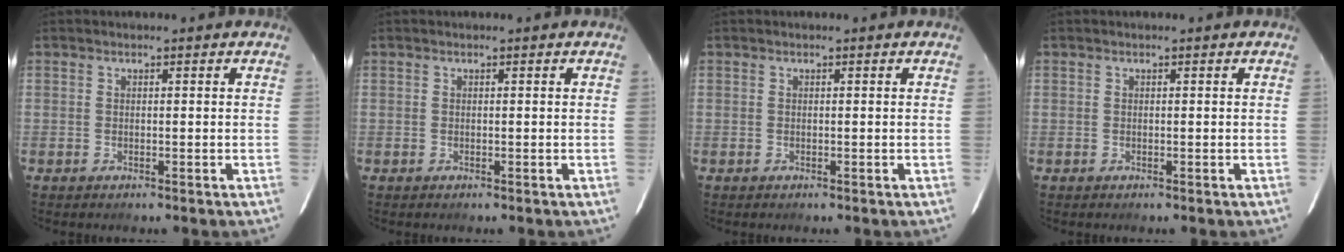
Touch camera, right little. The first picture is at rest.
{"total": 0.0}
{"total": 0.0}
{"total": 0.0}